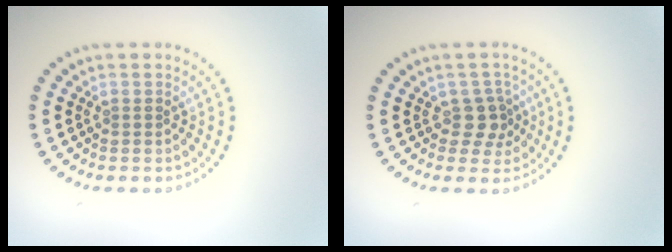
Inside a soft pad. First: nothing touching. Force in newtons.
{"total": 2.2, "press": 1.9, "slide": 1.2}